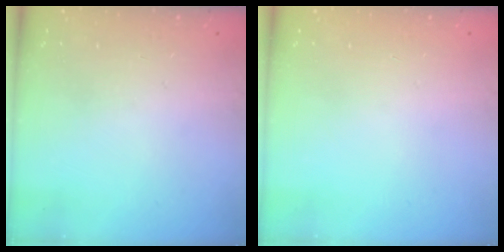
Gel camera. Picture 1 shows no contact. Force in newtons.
{"total": 0.0}